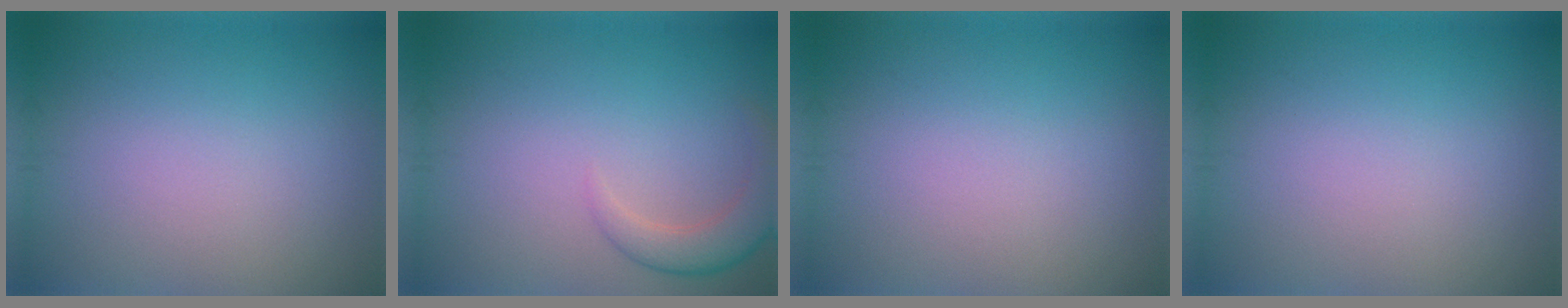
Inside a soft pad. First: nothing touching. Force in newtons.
{"total": 3.0, "press": 3.0, "slide": 0.2}
{"total": 0.0}
{"total": 0.0}